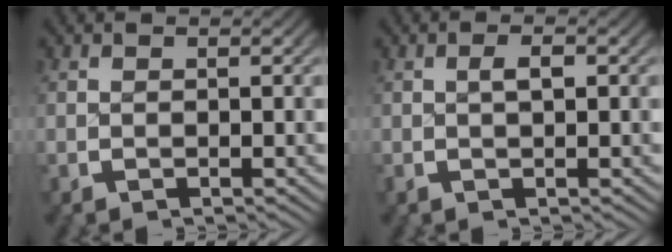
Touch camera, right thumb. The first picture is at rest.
{"total": 1.3, "force": [-0.2, 0.5, 1.1], "torque": [-0.022, 0.003, -0.005]}